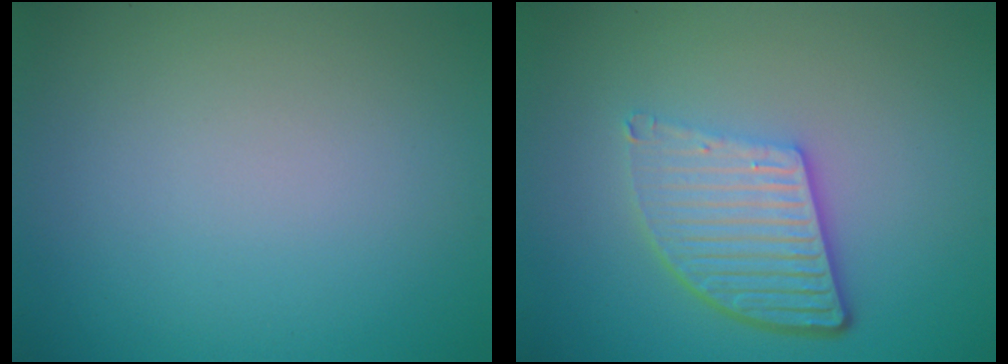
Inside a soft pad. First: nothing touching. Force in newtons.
{"total": 5.6, "press": 3.9, "slide": 4.0}